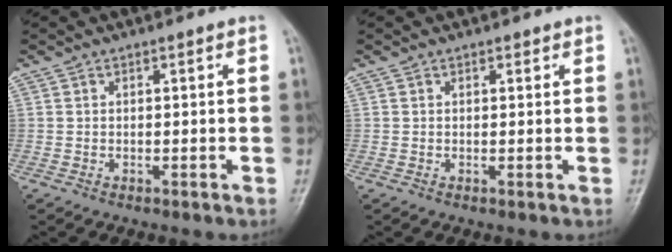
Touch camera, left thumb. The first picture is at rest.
{"total": 0.9, "force": [0.6, 0.6, 0.4], "torque": [0.004, -0.003, 0.005]}